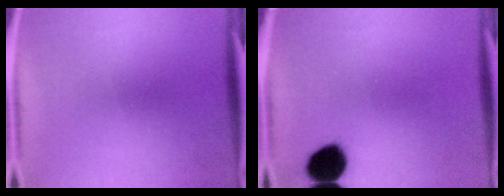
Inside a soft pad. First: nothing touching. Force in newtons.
{"total": 9.7}